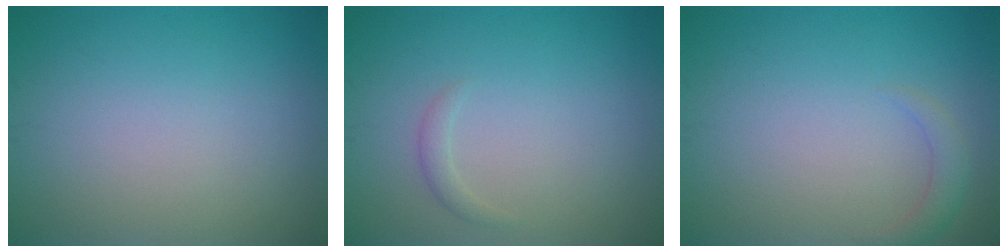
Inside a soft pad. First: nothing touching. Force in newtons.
{"total": 0.9, "press": 0.9, "slide": 0.1}
{"total": 1.5, "press": 1.4, "slide": 0.2}